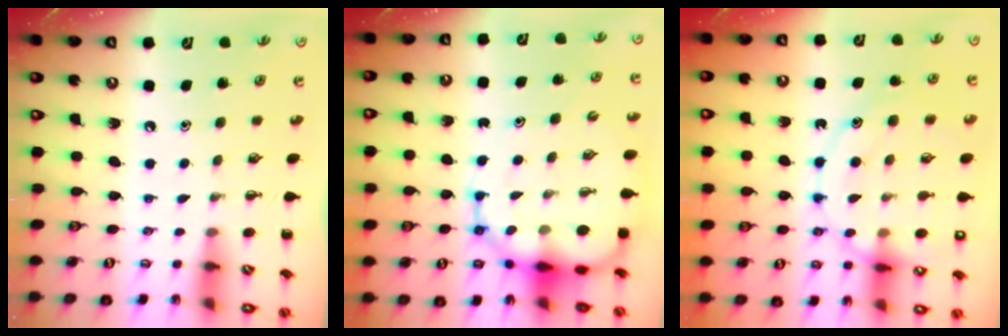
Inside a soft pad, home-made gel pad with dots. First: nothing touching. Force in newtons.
{"total": 14.1, "press": 13.6, "slide": 3.9}
{"total": 17.0, "press": 16.9, "slide": 1.5}